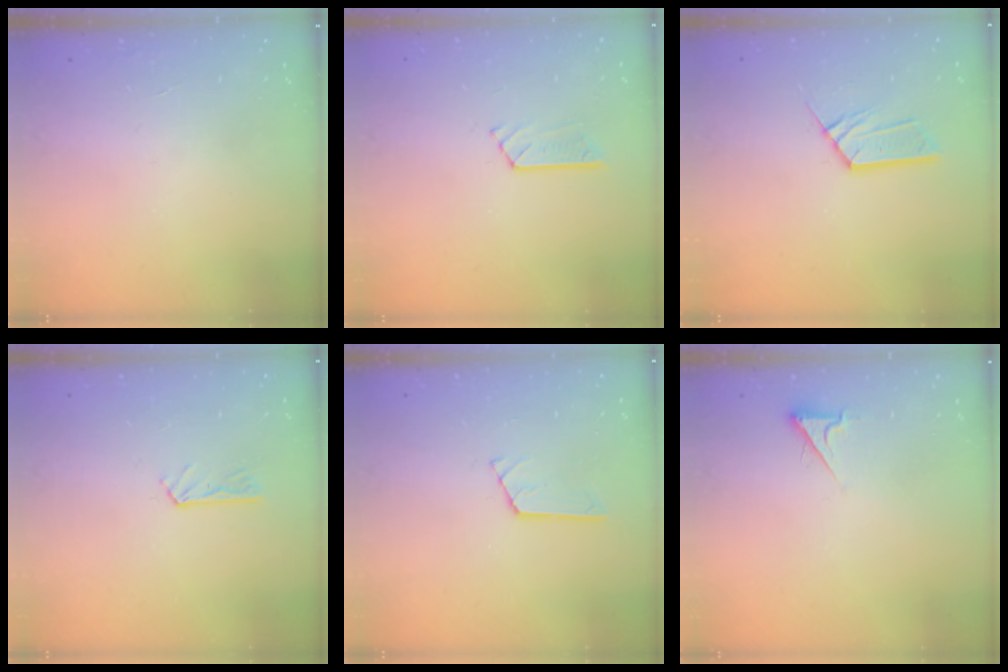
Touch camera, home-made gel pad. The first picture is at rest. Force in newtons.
{"total": 3.3, "press": 3.3, "slide": 0.3}
{"total": 7.8, "press": 7.8, "slide": 0.6}
{"total": 2.6, "press": 2.6, "slide": 0.2}
{"total": 2.7, "press": 2.7, "slide": 0.3}
{"total": 3.5, "press": 3.4, "slide": 0.6}